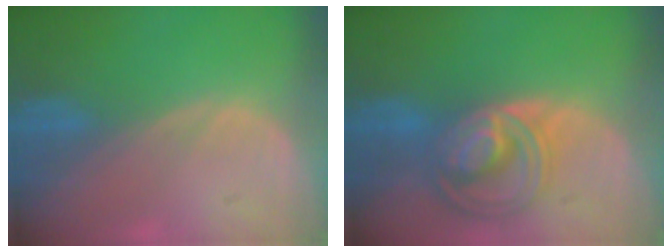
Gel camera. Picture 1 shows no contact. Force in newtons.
{"total": 8.5, "press": 7.3, "slide": 4.3}